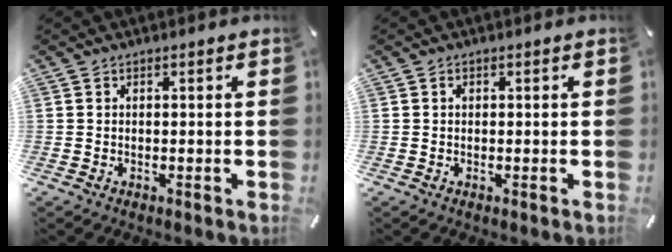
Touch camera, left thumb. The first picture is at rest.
{"total": 0.6, "force": [0.1, 0.5, 0.4], "torque": [-0.008, 0.002, 0.002]}